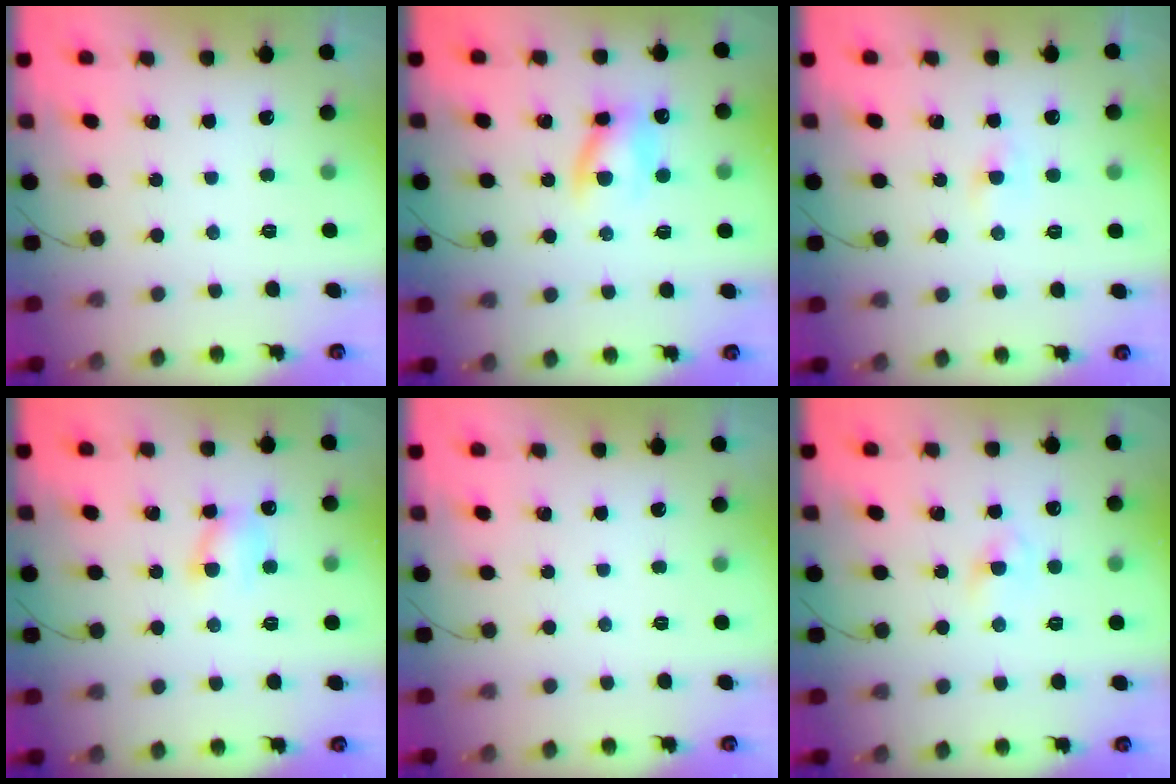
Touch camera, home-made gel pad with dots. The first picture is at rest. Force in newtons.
{"total": 8.9, "press": 8.7, "slide": 2.1}
{"total": 0.0}
{"total": 6.2, "press": 6.2, "slide": 0.6}
{"total": 0.0}
{"total": 1.9, "press": 1.7, "slide": 0.8}